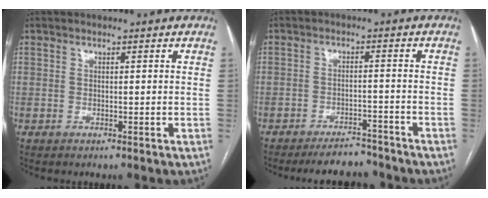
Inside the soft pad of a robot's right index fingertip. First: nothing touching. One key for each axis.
{"total": 6.1, "fx": -5.8, "fy": 1.6, "fz": 1.3, "tx": -0.012, "ty": -0.002, "tz": -0.089}